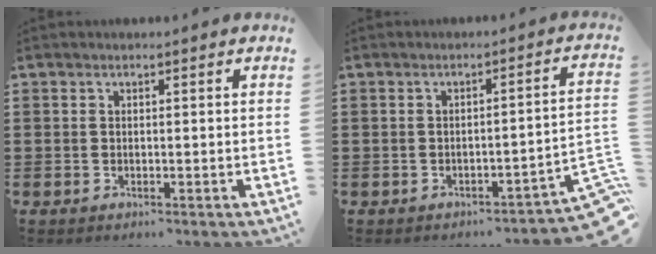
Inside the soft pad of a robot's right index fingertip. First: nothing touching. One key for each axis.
{"total": 3.8, "fx": -3.0, "fy": 0.4, "fz": 2.3, "tx": -0.040, "ty": -0.008, "tz": -0.061}